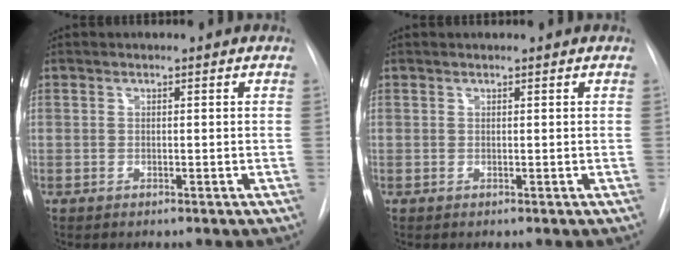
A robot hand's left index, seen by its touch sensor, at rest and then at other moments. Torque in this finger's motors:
{"motor_torque": [-0.15, 0.15, -0.03, 0.00]}